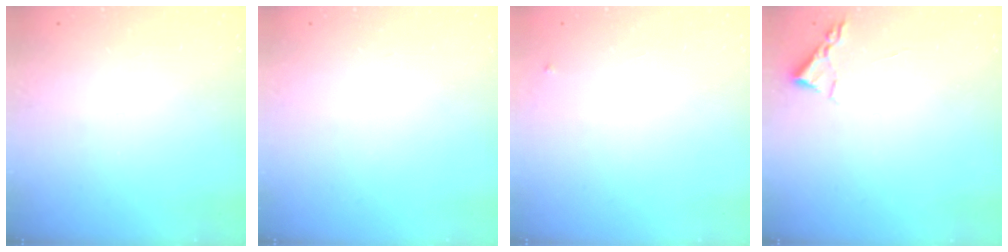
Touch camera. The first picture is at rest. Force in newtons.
{"total": 0.0}
{"total": 3.8, "press": 3.7, "slide": 0.6}
{"total": 2.2, "press": 2.2, "slide": 0.3}